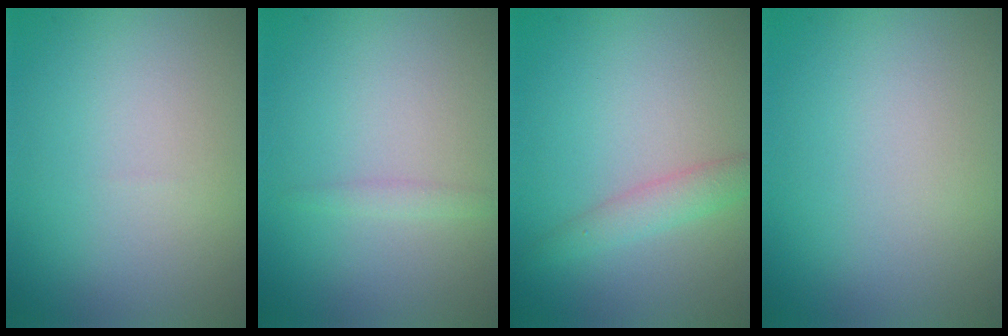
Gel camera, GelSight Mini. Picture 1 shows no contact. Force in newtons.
{"total": 0.8, "press": 0.8, "slide": 0.1}
{"total": 1.9, "press": 1.9, "slide": 0.1}
{"total": 0.0}